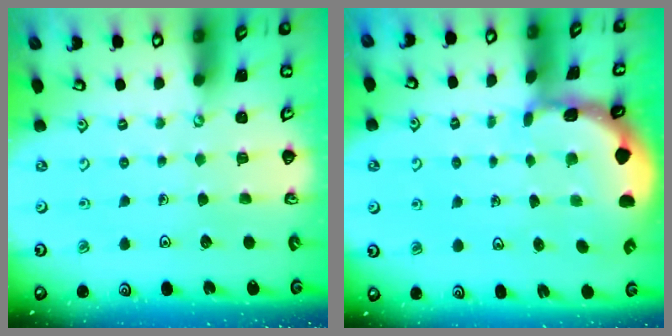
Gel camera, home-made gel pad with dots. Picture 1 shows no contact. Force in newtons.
{"total": 2.6, "press": 2.6, "slide": 0.3}